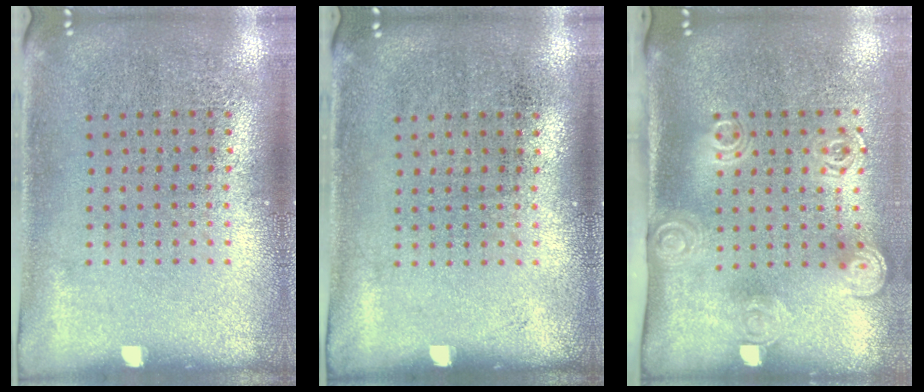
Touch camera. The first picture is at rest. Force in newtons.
{"total": 0.0}
{"total": 2.0, "press": 1.4, "slide": 1.5}